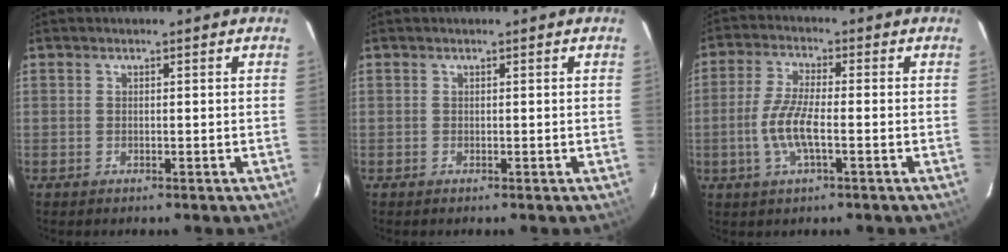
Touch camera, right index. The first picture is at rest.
{"total": 0.0}
{"total": 7.6, "force": [-2.0, 1.7, 7.2], "torque": [-0.152, -0.001, -0.042]}